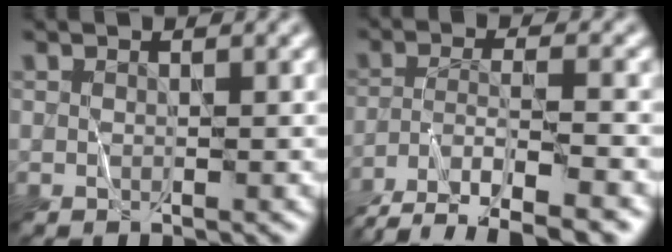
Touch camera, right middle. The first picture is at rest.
{"total": 7.4, "force": [-5.7, 1.7, 4.4], "torque": [-0.070, -0.013, -0.096]}